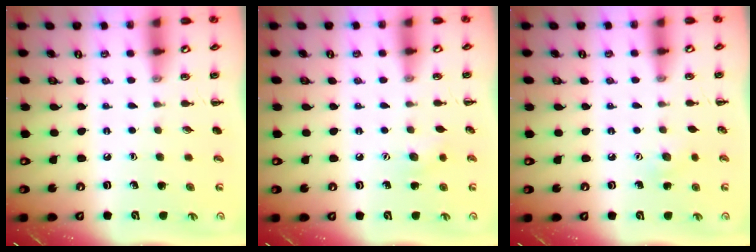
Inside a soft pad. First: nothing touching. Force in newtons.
{"total": 5.7, "press": 5.6, "slide": 1.3}
{"total": 5.6, "press": 5.4, "slide": 1.6}